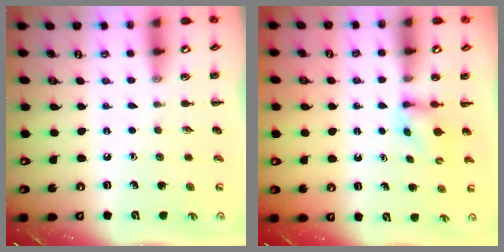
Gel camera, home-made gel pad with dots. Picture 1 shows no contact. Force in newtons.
{"total": 2.8, "press": 2.5, "slide": 1.3}